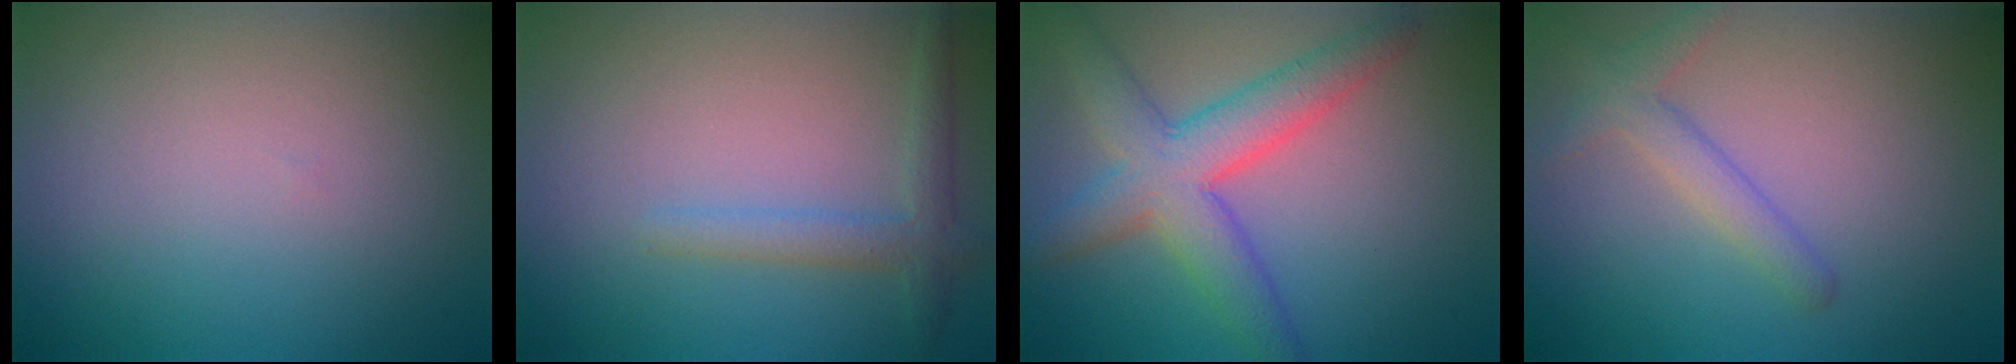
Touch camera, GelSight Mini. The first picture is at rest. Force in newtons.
{"total": 2.4, "press": 2.4, "slide": 0.0}
{"total": 6.0, "press": 6.0, "slide": 0.2}
{"total": 2.5, "press": 2.5, "slide": 0.1}